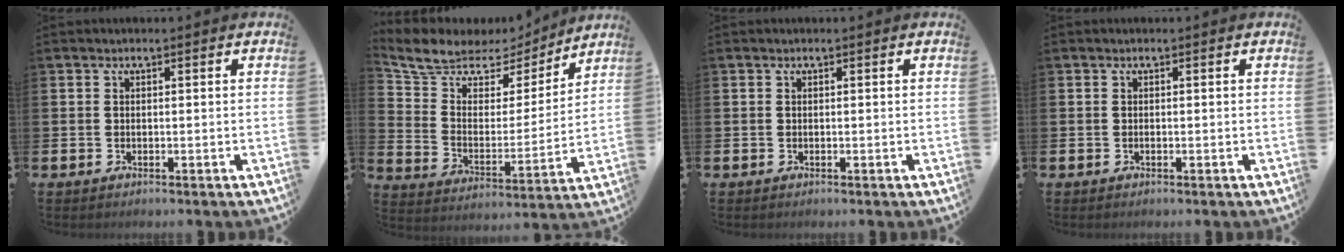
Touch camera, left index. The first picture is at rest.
{"total": 8.1, "force": [6.9, 3.9, 1.6], "torque": [-0.084, -0.043, 0.123]}
{"total": 0.0}
{"total": 0.0}